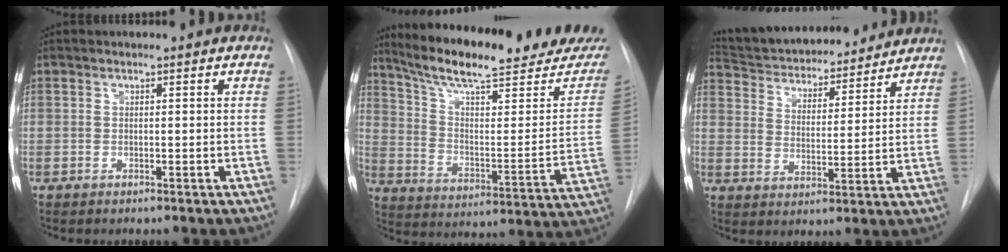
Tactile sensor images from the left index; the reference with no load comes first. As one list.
[{"total": 25.2, "force": [21.4, 3.6, 12.7], "torque": [-0.194, -0.056, 0.297]}, {"total": 16.2, "force": [15.0, 3.8, 4.8], "torque": [-0.083, 0.017, 0.228]}]